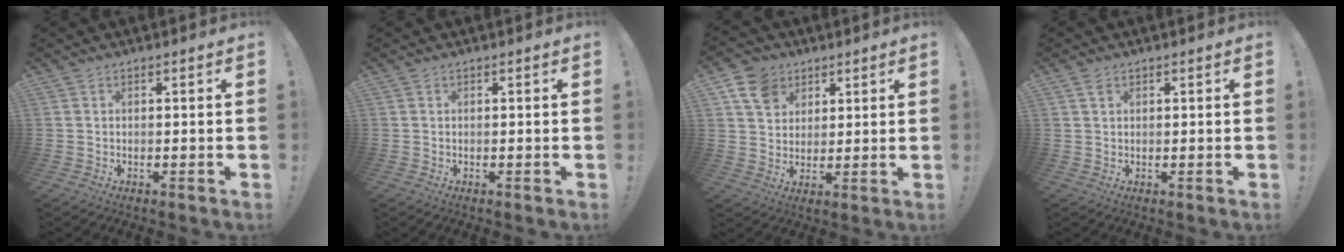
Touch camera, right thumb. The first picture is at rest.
{"total": 0.0}
{"total": 10.2, "force": [5.1, 7.9, 3.9], "torque": [-0.064, -0.020, 0.102]}
{"total": 1.5, "force": [1.0, 0.9, 0.7], "torque": [-0.001, -0.003, 0.015]}